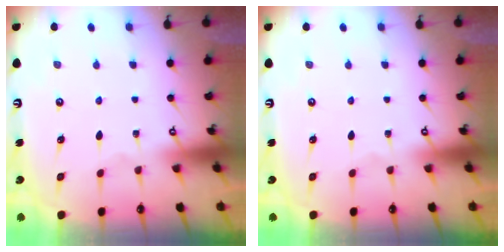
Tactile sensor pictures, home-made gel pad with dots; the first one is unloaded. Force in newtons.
{"total": 0.0}